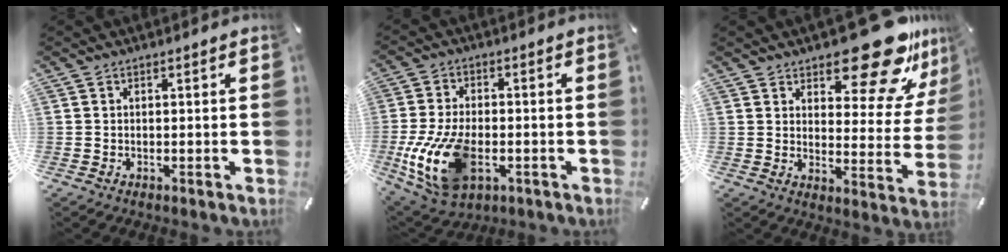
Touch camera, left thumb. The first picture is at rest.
{"total": 15.4, "force": [-3.8, 9.4, 11.6], "torque": [-0.257, -0.001, -0.064]}
{"total": 19.2, "force": [14.6, 7.4, 10.1], "torque": [-0.114, -0.116, 0.240]}